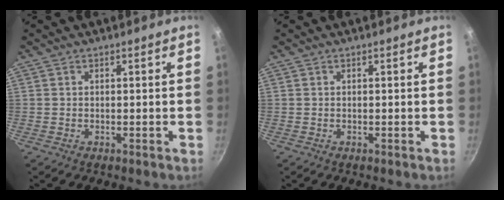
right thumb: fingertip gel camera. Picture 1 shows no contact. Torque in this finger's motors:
{"motor_torque": [0.00, 0.00, 0.00, 0.00, 0.00]}